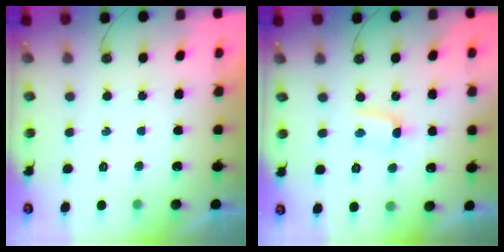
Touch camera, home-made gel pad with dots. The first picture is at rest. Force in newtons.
{"total": 4.3, "press": 4.3, "slide": 0.4}